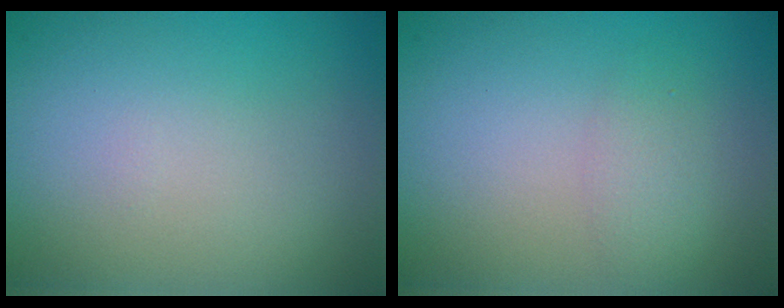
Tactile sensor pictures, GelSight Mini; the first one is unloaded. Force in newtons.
{"total": 1.7, "press": 1.7, "slide": 0.0}